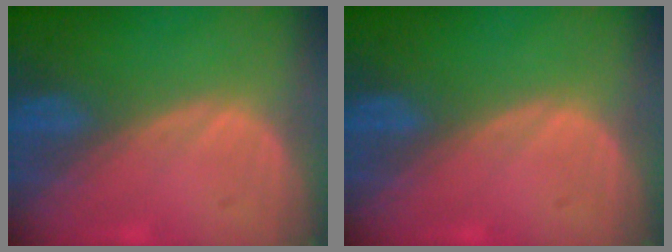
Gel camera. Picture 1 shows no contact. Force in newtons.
{"total": 0.0}